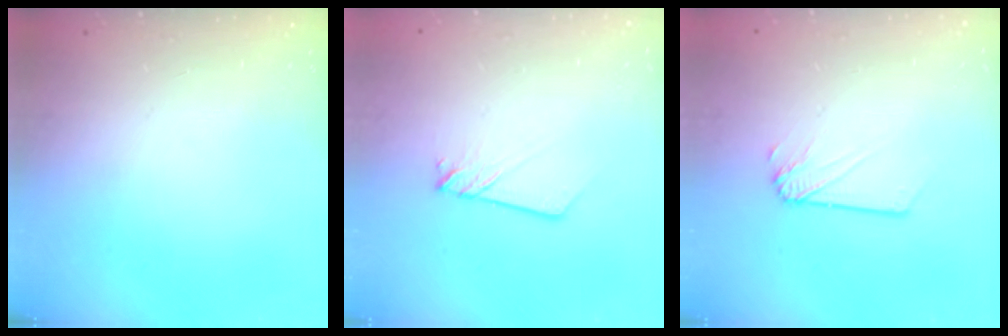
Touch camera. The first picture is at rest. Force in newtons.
{"total": 2.5, "press": 2.5, "slide": 0.2}
{"total": 1.7, "press": 1.7, "slide": 0.2}